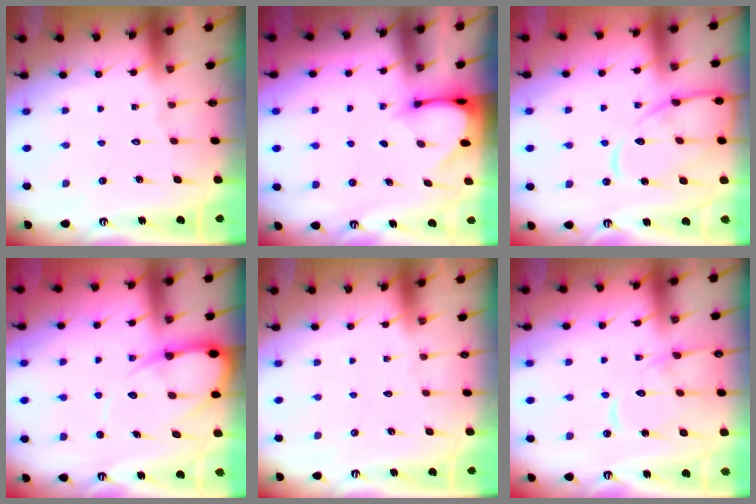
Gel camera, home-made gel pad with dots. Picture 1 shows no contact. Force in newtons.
{"total": 3.2, "press": 3.2, "slide": 0.3}
{"total": 13.5, "press": 13.4, "slide": 1.2}
{"total": 9.4, "press": 9.3, "slide": 1.0}
{"total": 0.0}
{"total": 12.8, "press": 12.8, "slide": 1.2}